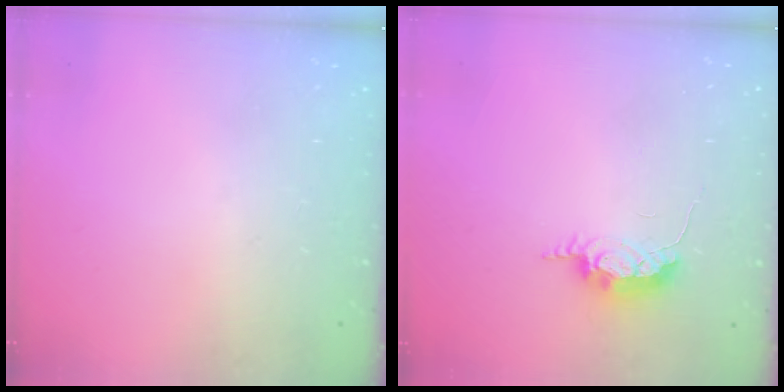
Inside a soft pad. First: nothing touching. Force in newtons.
{"total": 6.1, "press": 5.7, "slide": 2.2}